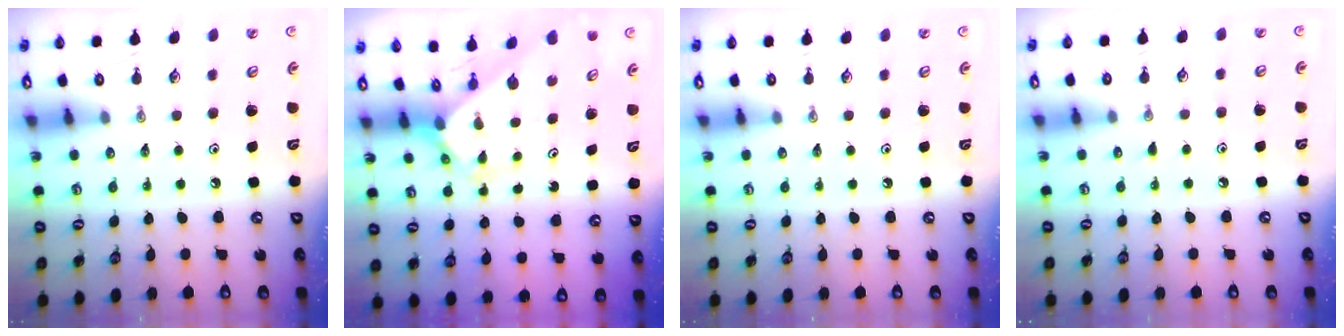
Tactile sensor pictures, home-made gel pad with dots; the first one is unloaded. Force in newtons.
{"total": 2.4, "press": 2.4, "slide": 0.3}
{"total": 0.0}
{"total": 4.3, "press": 4.3, "slide": 0.5}